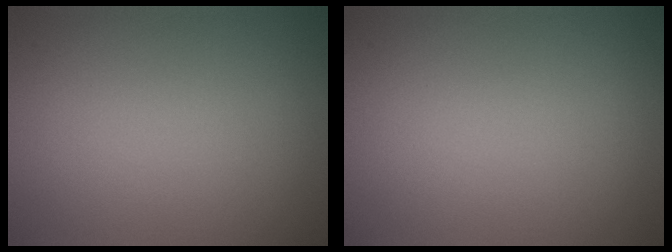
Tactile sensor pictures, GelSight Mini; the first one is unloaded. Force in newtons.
{"total": 0.0}